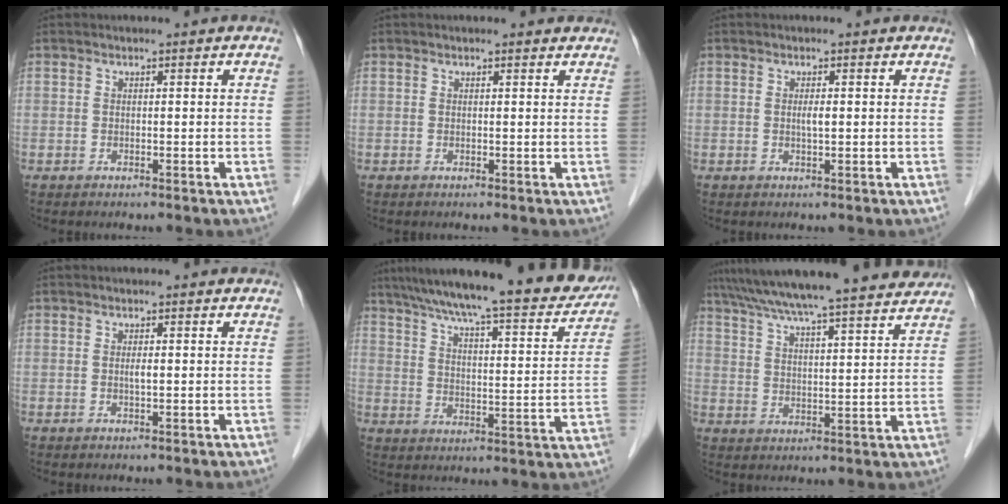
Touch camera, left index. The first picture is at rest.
{"total": 2.7, "force": [2.5, 0.7, 0.6], "torque": [-0.011, 0.008, 0.019]}
{"total": 1.2, "force": [0.0, 0.2, 1.2], "torque": [-0.025, -0.003, -0.001]}
{"total": 0.9, "force": [0.0, 0.1, 0.9], "torque": [-0.021, -0.004, -0.001]}
{"total": 24.5, "force": [21.0, 3.4, 12.0], "torque": [-0.190, -0.018, 0.278]}
{"total": 24.0, "force": [21.5, 1.2, 10.5], "torque": [-0.178, 0.005, 0.296]}